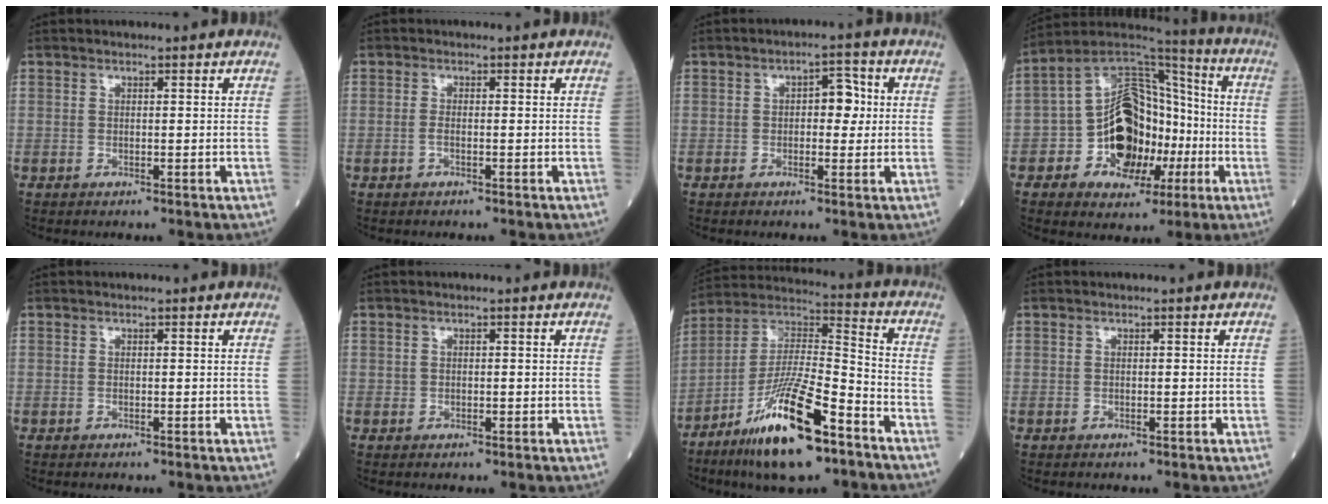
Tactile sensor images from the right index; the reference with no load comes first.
{"total": 1.0, "force": [-0.4, 0.3, 0.9], "torque": [-0.021, 0.001, -0.009]}
{"total": 4.3, "force": [0.5, 2.2, 3.6], "torque": [-0.048, 0.016, 0.006]}
{"total": 15.7, "force": [-4.0, 10.6, 10.9], "torque": [-0.188, 0.040, -0.061]}
{"total": 0.0}
{"total": 0.5, "force": [0.0, 0.4, 0.3], "torque": [-0.003, -0.001, -0.002]}
{"total": 18.2, "force": [-10.6, 3.2, 14.4], "torque": [-0.290, -0.018, -0.190]}
{"total": 0.0}